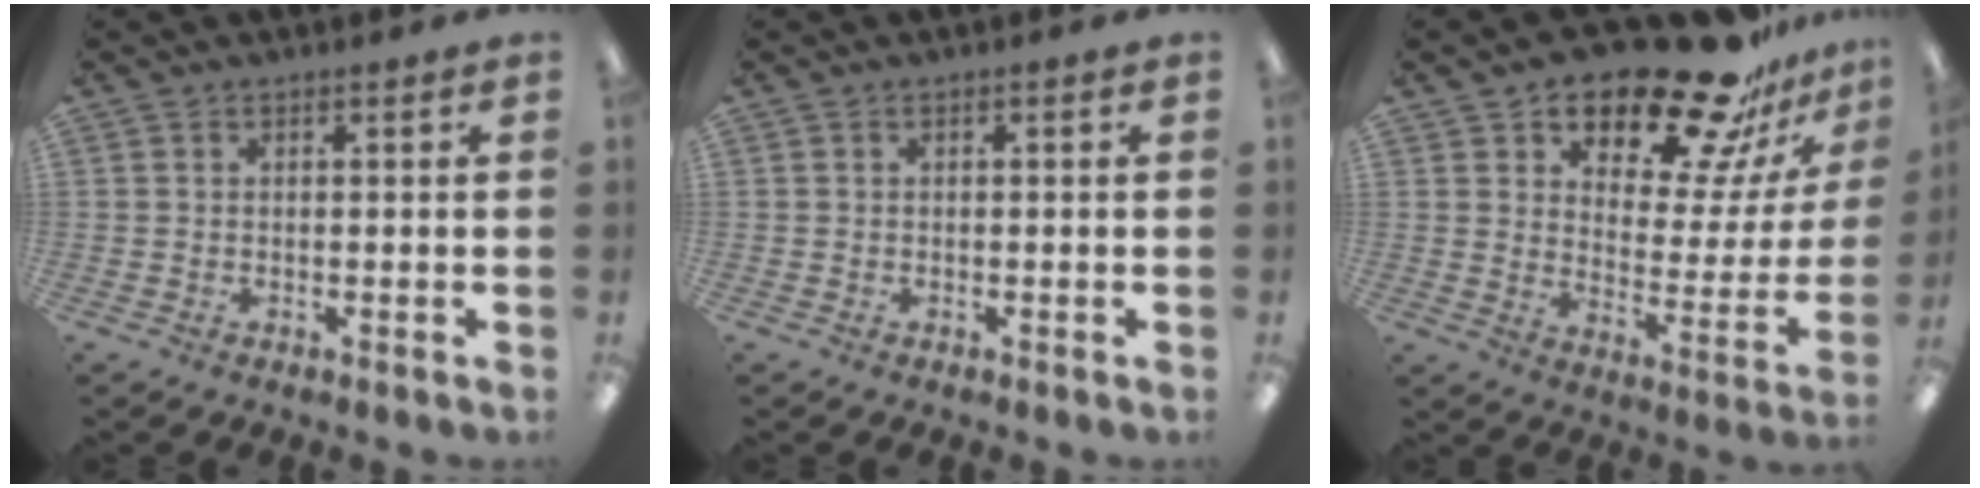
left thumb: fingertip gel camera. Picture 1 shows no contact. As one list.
[{"total": 0.0}, {"total": 22.0, "force": [18.7, 6.5, 9.7], "torque": [-0.145, -0.138, 0.312]}]